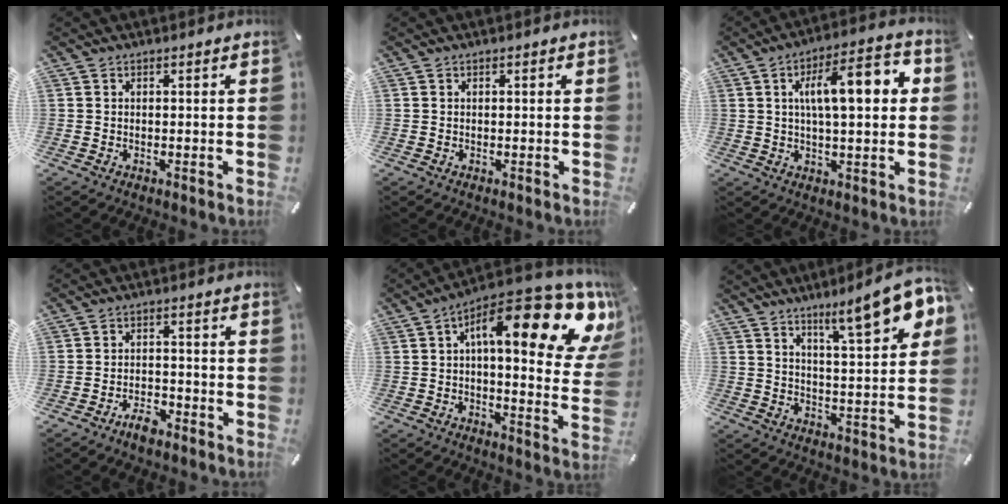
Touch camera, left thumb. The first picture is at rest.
{"total": 0.0}
{"total": 13.3, "force": [3.2, 4.7, 12.0], "torque": [-0.195, 0.007, 0.046]}
{"total": 4.6, "force": [-3.7, 1.7, 2.0], "torque": [-0.039, 0.018, -0.070]}
{"total": 21.8, "force": [10.2, 7.2, 17.8], "torque": [-0.250, -0.072, 0.155]}
{"total": 13.3, "force": [9.5, 2.9, 8.9], "torque": [-0.124, -0.063, 0.152]}